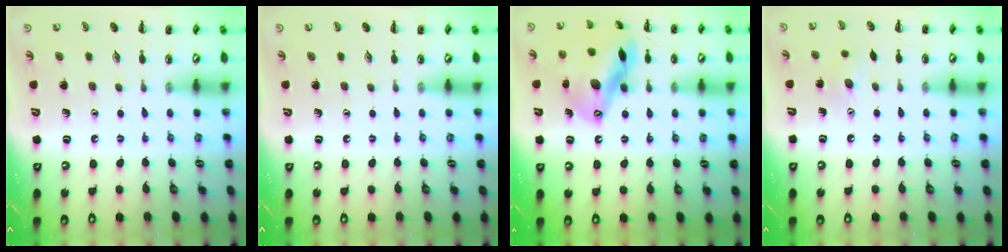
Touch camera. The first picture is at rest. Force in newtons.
{"total": 0.0}
{"total": 17.2, "press": 17.0, "slide": 2.3}
{"total": 5.8, "press": 5.7, "slide": 1.3}